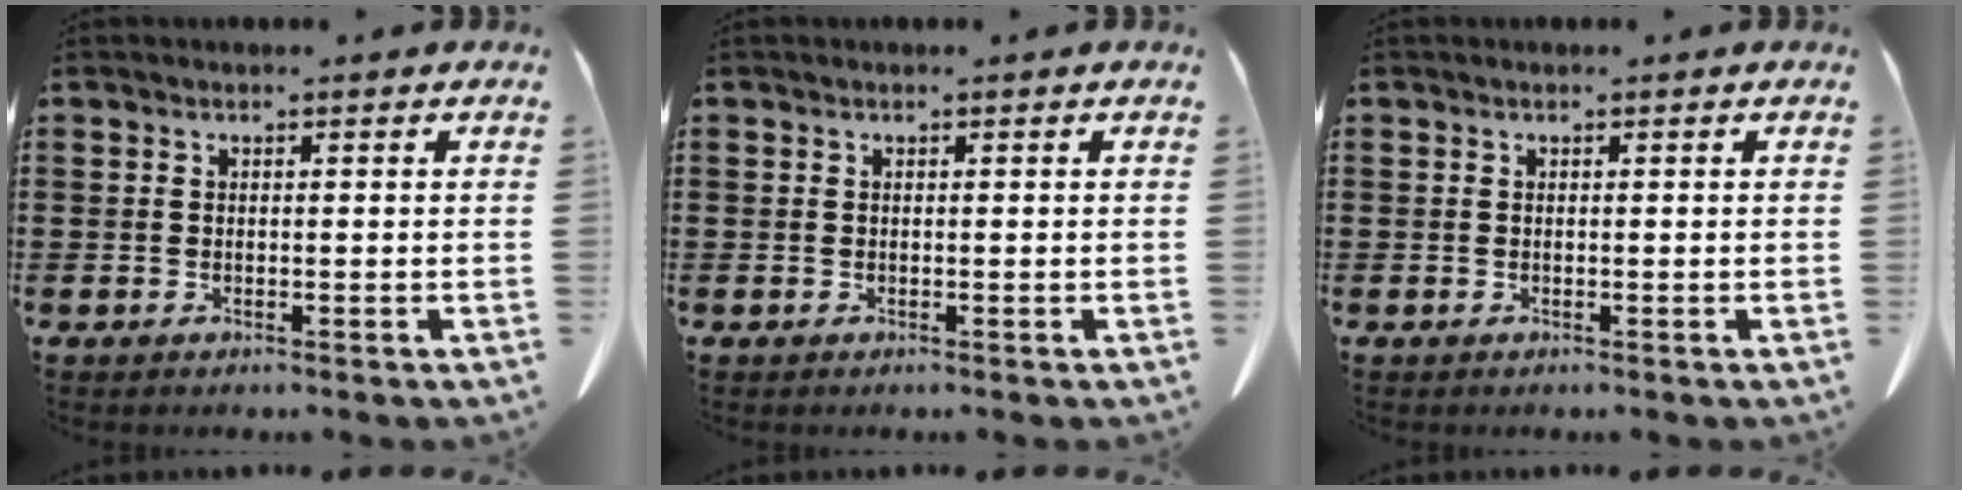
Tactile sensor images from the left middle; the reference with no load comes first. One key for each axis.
{"total": 0.0}
{"total": 0.0}